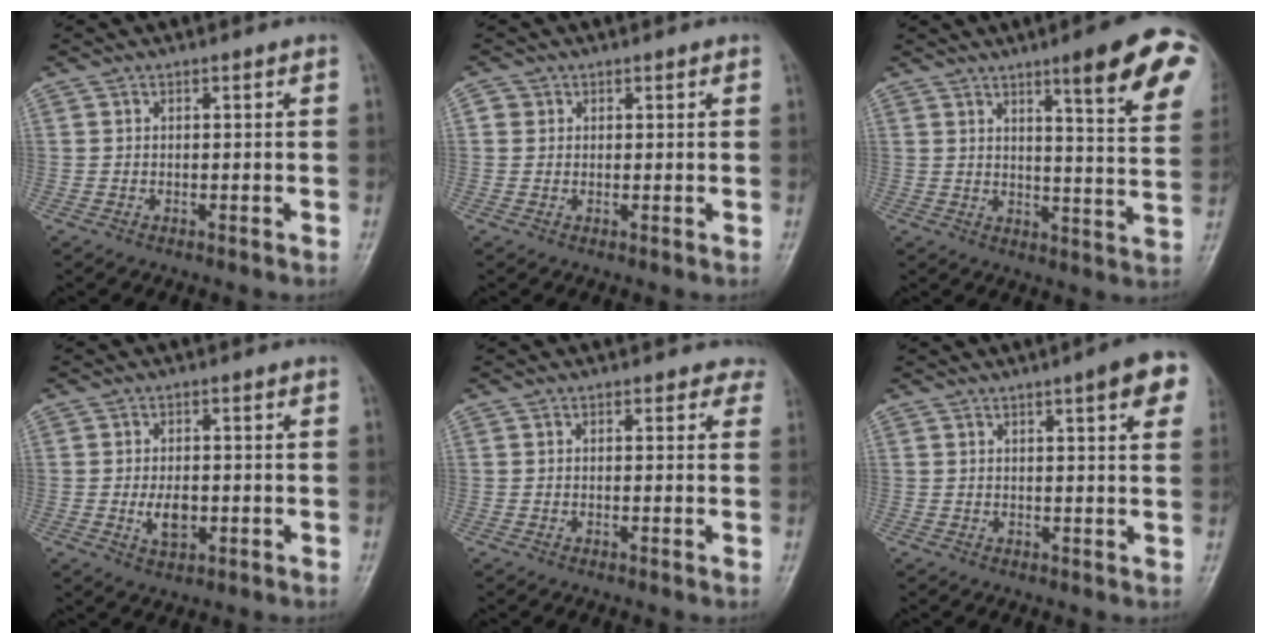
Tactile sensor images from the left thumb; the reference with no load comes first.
{"total": 1.7, "force": [0.5, 1.6, 0.3], "torque": [0.007, 0.001, 0.002]}
{"total": 16.1, "force": [8.5, 2.3, 13.4], "torque": [-0.146, -0.043, 0.108]}
{"total": 4.5, "force": [-0.8, 2.7, 3.6], "torque": [-0.056, -0.002, -0.010]}
{"total": 2.0, "force": [1.5, 1.3, 0.2], "torque": [0.021, -0.006, -0.003]}
{"total": 7.9, "force": [3.8, 1.4, 6.8], "torque": [-0.071, -0.003, 0.041]}